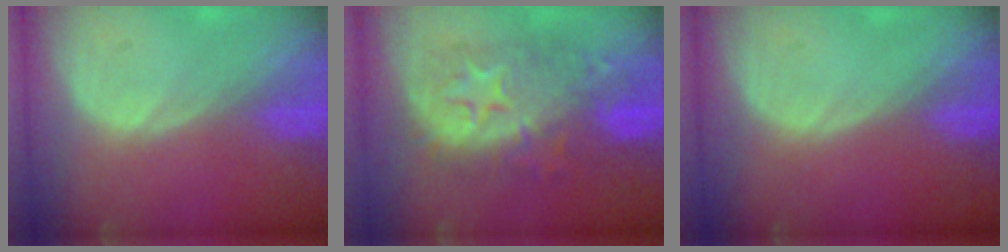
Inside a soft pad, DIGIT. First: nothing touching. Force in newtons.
{"total": 9.9, "press": 9.9, "slide": 0.5}
{"total": 0.0}